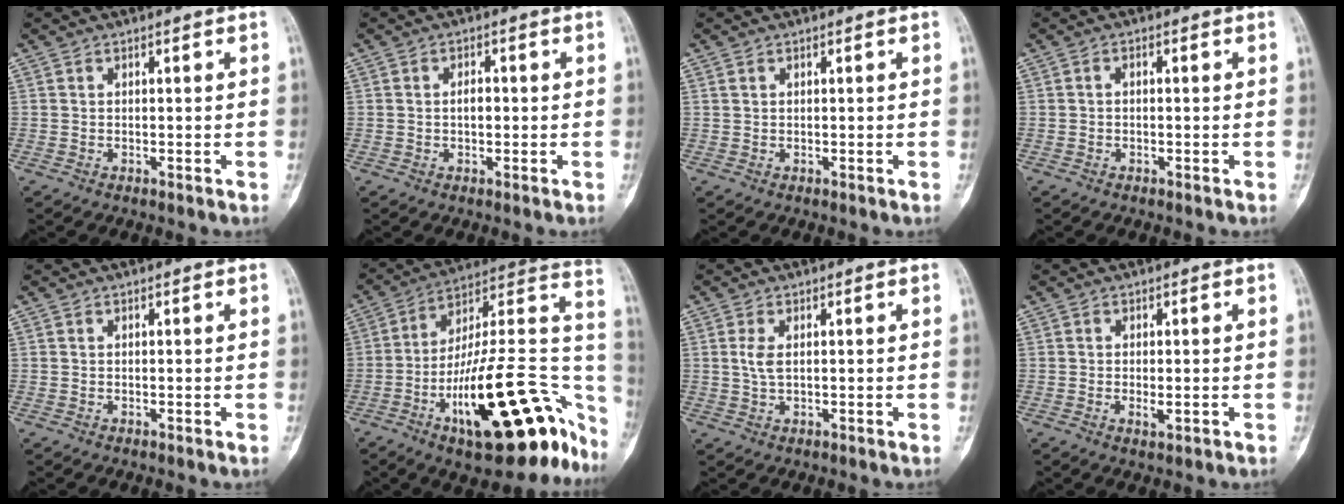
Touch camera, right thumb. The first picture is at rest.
{"total": 2.2, "force": [0.0, 1.4, 1.7], "torque": [-0.019, 0.004, -0.002]}
{"total": 0.6, "force": [0.4, 0.5, 0.2], "torque": [0.001, 0.001, 0.007]}
{"total": 0.7, "force": [-0.1, 0.4, 0.6], "torque": [-0.009, 0.003, -0.007]}
{"total": 0.0}
{"total": 30.6, "force": [-14.3, 11.1, 24.7], "torque": [-0.281, 0.099, -0.220]}
{"total": 2.6, "force": [0.5, 1.2, 2.2], "torque": [-0.050, 0.002, 0.012]}
{"total": 1.9, "force": [-0.4, 0.8, 1.7], "torque": [-0.029, -0.003, -0.005]}